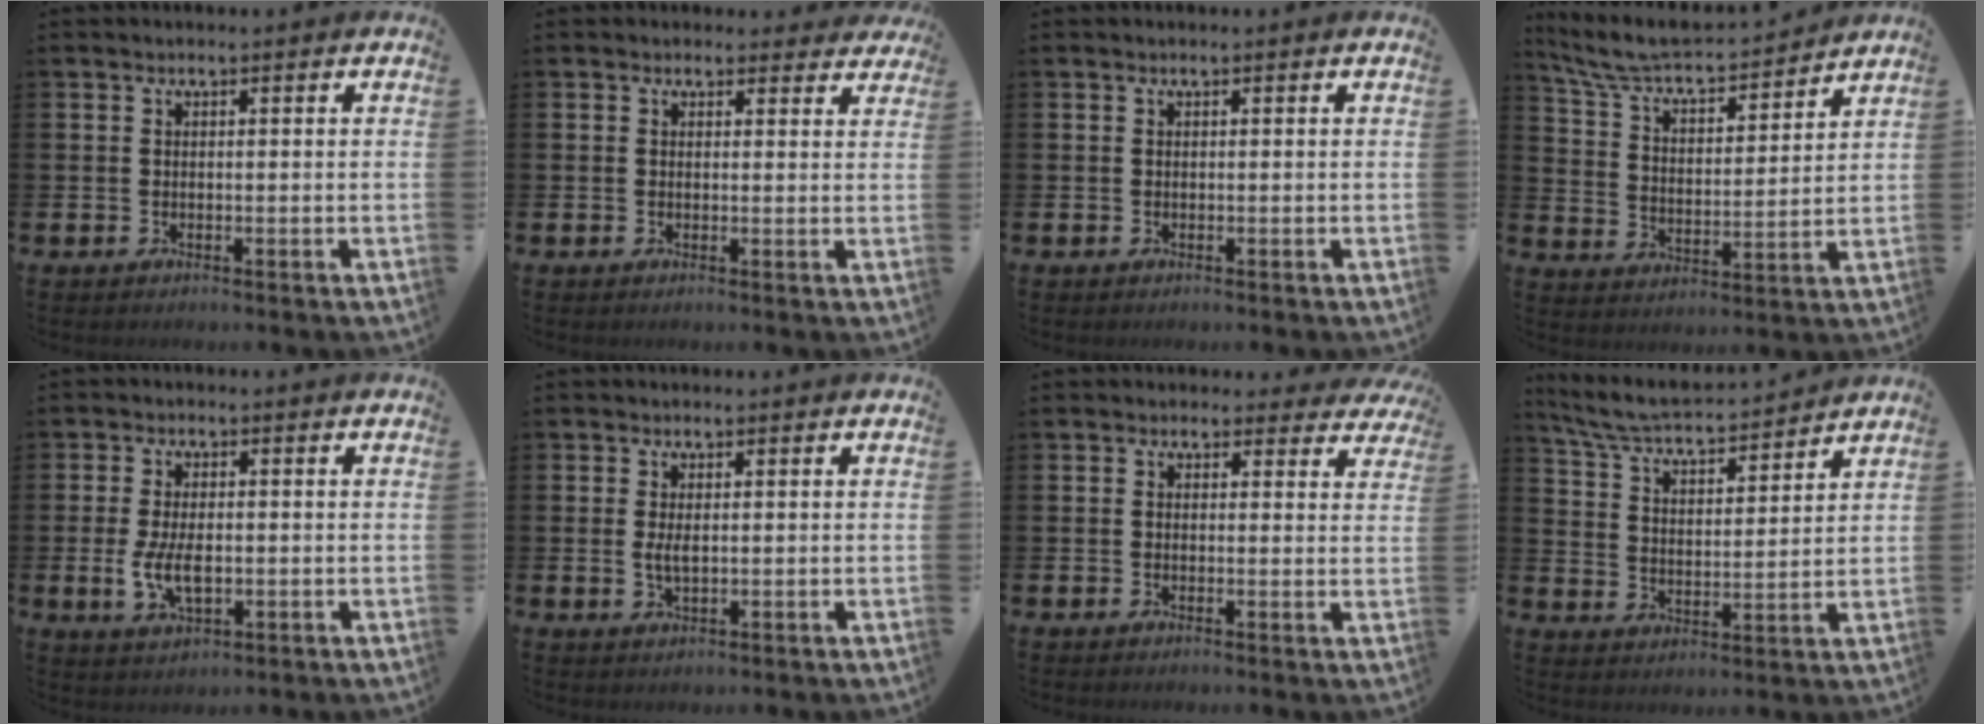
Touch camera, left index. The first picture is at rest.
{"total": 1.7, "force": [1.5, 0.9, 0.0], "torque": [0.012, -0.004, 0.023]}
{"total": 0.0}
{"total": 7.4, "force": [6.9, 1.5, 2.3], "torque": [-0.083, -0.052, 0.116]}
{"total": 5.2, "force": [-0.4, 2.8, 4.4], "torque": [-0.093, 0.002, -0.010]}
{"total": 2.0, "force": [0.2, 0.8, 1.8], "torque": [-0.034, 0.002, 0.003]}
{"total": 1.8, "force": [1.4, 1.1, 0.1], "torque": [0.000, -0.002, 0.022]}
{"total": 5.9, "force": [5.6, 0.6, 1.7], "torque": [-0.061, -0.040, 0.094]}